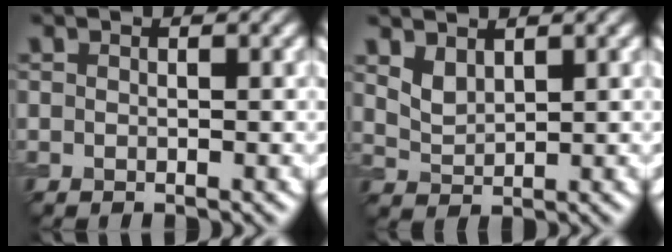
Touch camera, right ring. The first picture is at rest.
{"total": 1.7, "force": [1.2, 0.8, 0.9], "torque": [-0.021, -0.003, 0.029]}